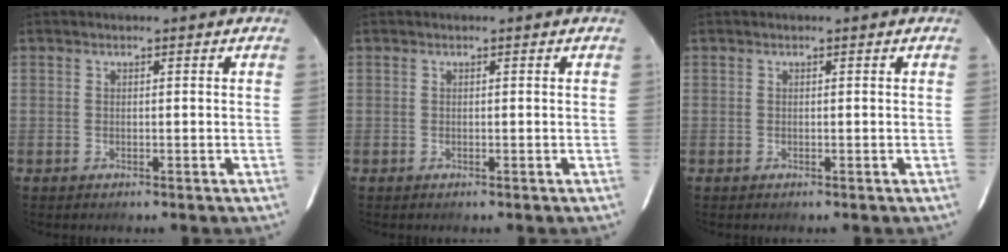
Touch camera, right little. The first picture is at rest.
{"total": 0.0}
{"total": 0.0}